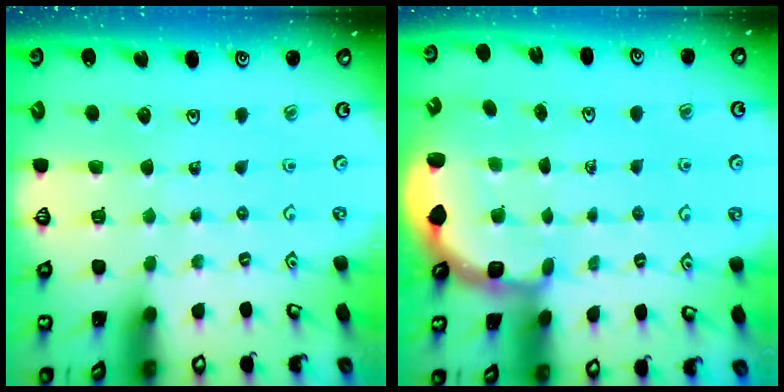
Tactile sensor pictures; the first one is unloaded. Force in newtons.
{"total": 2.9, "press": 2.0, "slide": 2.1}